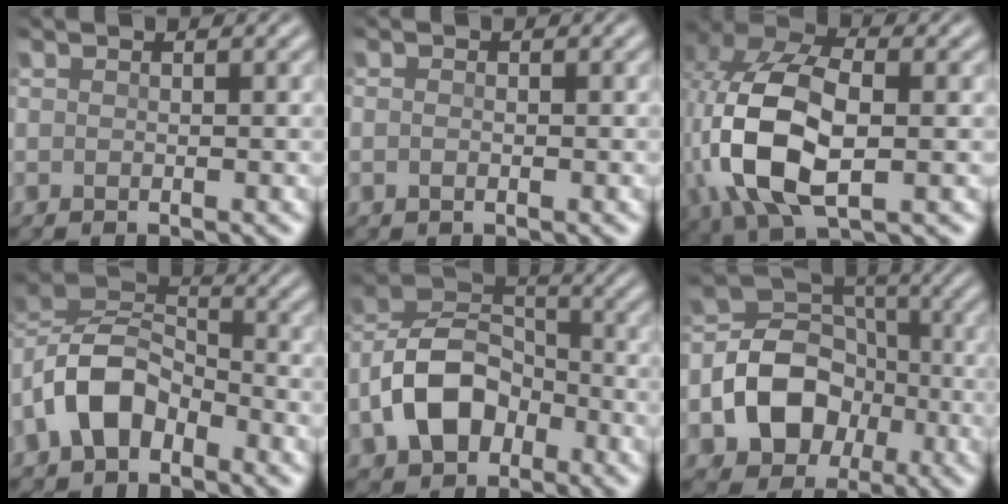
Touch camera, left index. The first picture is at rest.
{"total": 0.5, "force": [-0.2, 0.3, 0.4], "torque": [-0.011, 0.002, -0.007]}
{"total": 11.0, "force": [-1.3, 6.0, 9.2], "torque": [-0.212, 0.004, -0.027]}
{"total": 7.2, "force": [-3.5, 4.3, 4.7], "torque": [-0.096, 0.015, -0.082]}
{"total": 8.2, "force": [-3.4, 5.5, 5.0], "torque": [-0.099, 0.009, -0.076]}
{"total": 9.1, "force": [-2.8, 7.1, 5.0], "torque": [-0.094, 0.000, -0.064]}